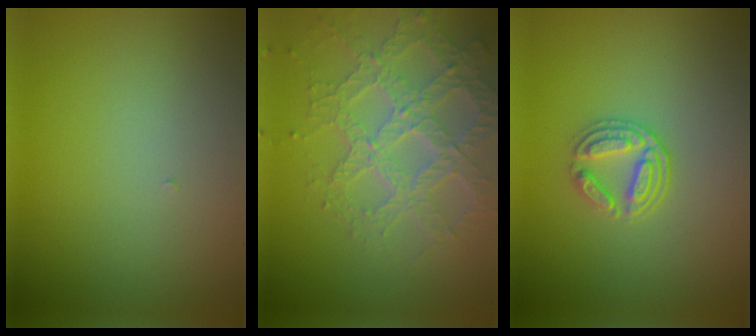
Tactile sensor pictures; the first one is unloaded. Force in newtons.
{"total": 6.8, "press": 4.9, "slide": 4.7}
{"total": 3.1, "press": 2.6, "slide": 1.7}